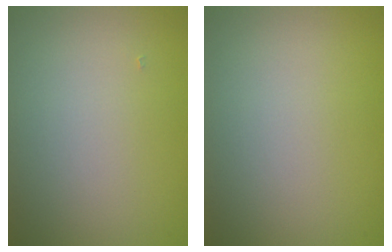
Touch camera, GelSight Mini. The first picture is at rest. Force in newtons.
{"total": 0.0}